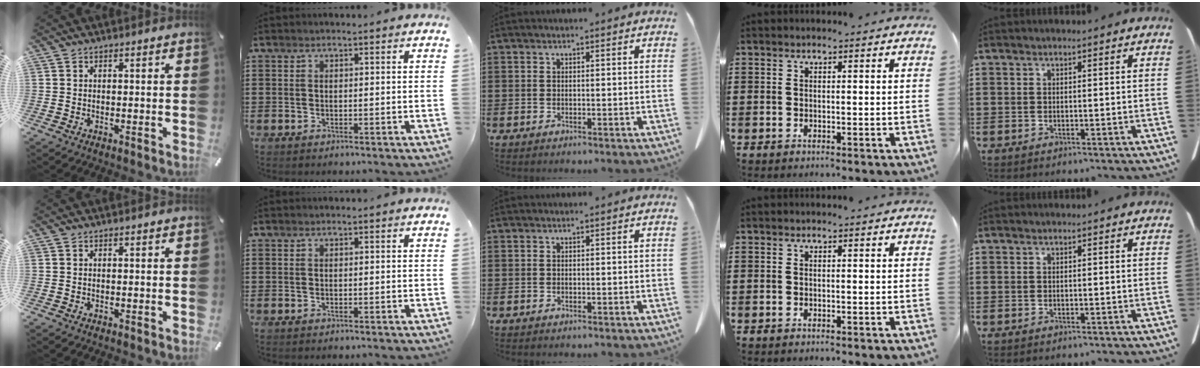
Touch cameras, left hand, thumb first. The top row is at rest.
{}